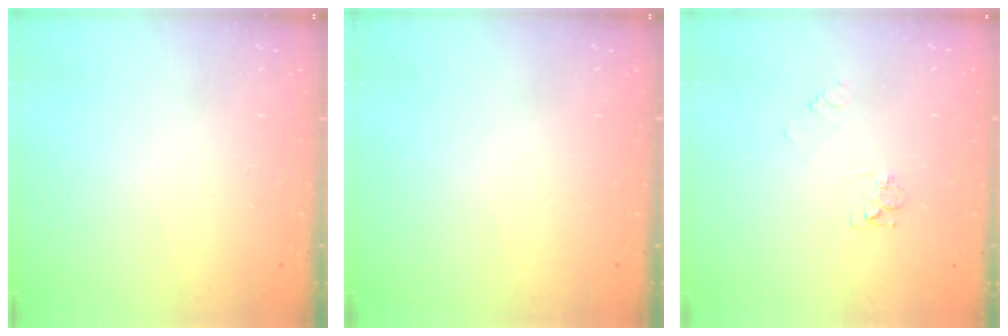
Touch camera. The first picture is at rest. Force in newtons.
{"total": 0.0}
{"total": 6.3, "press": 6.3, "slide": 0.6}